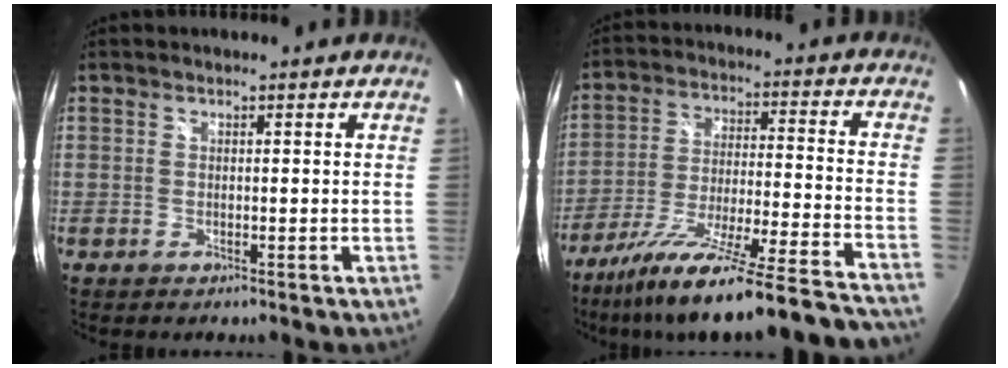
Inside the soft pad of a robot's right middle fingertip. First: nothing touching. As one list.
[{"total": 27.8, "force": [-24.6, -0.4, 12.9], "torque": [-0.214, -0.083, -0.371]}]